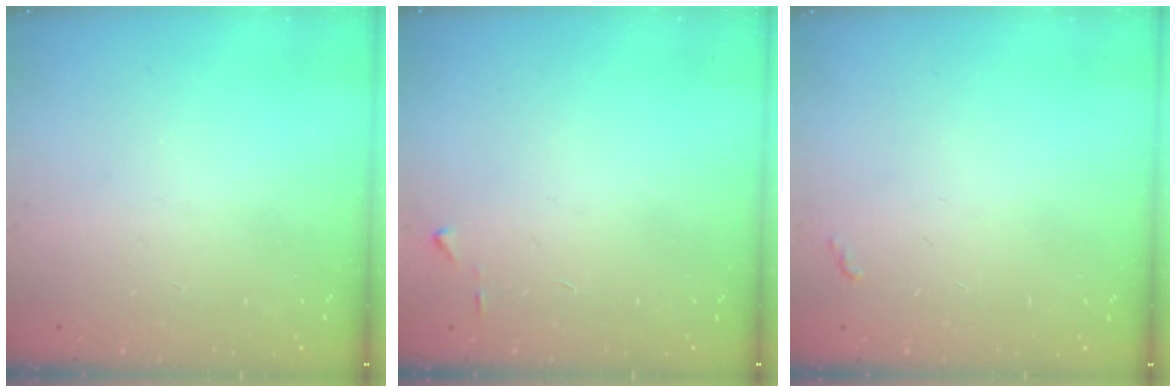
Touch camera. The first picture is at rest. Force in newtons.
{"total": 3.7, "press": 3.7, "slide": 0.4}
{"total": 2.8, "press": 2.8, "slide": 0.4}